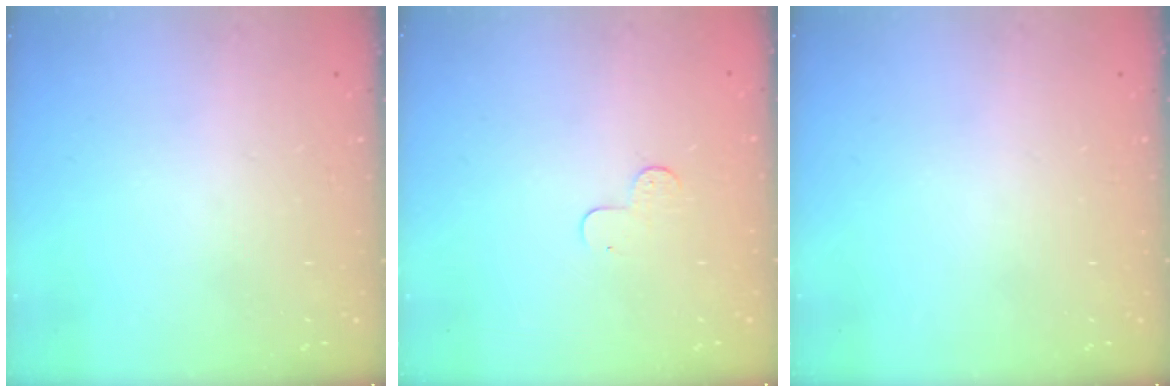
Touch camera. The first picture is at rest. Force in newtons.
{"total": 4.5, "press": 4.5, "slide": 0.4}
{"total": 0.0}